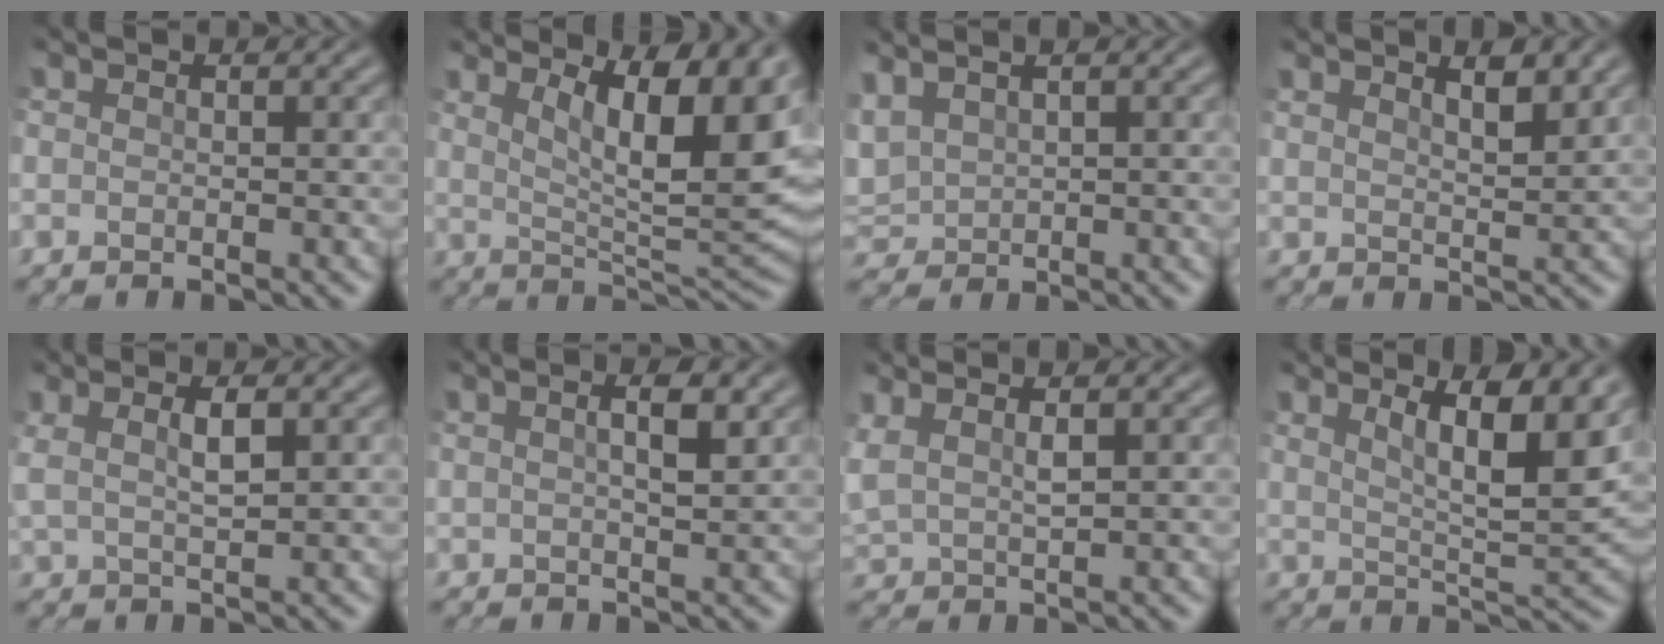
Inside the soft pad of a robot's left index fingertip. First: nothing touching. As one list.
[{"total": 10.6, "force": [4.7, 3.1, 9.0], "torque": [-0.123, -0.007, 0.077]}, {"total": 2.9, "force": [1.8, 1.7, 1.5], "torque": [-0.047, 0.008, 0.038]}, {"total": 2.9, "force": [2.1, 0.7, 1.9], "torque": [-0.024, 0.002, 0.028]}, {"total": 2.7, "force": [1.0, 0.7, 2.4], "torque": [-0.051, 0.002, 0.018]}, {"total": 3.1, "force": [1.1, 0.9, 2.8], "torque": [-0.032, 0.007, 0.010]}, {"total": 2.6, "force": [1.4, 0.9, 2.1], "torque": [-0.059, 0.006, 0.031]}, {"total": 7.6, "force": [3.7, 1.8, 6.4], "torque": [-0.093, -0.003, 0.062]}]